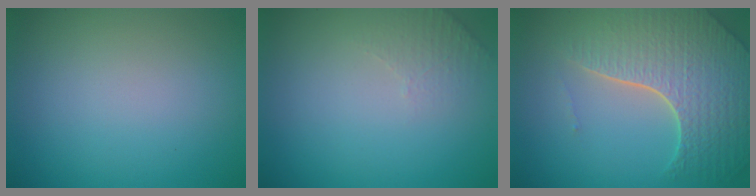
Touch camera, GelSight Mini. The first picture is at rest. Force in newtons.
{"total": 1.6, "press": 1.5, "slide": 0.4}
{"total": 8.1, "press": 5.7, "slide": 5.7}